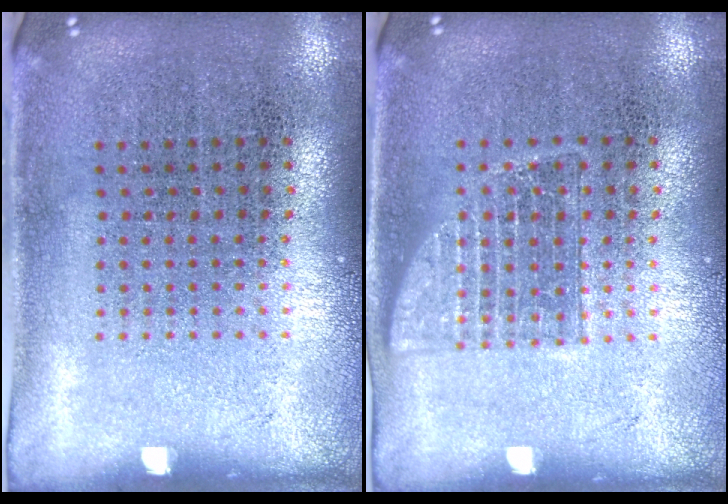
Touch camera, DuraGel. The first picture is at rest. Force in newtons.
{"total": 1.0, "press": 1.0, "slide": 0.3}